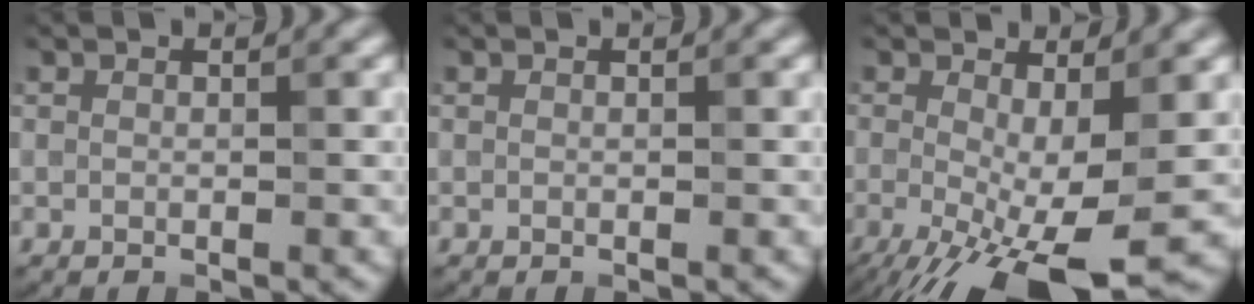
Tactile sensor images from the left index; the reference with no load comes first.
{"total": 0.0}
{"total": 9.4, "force": [-3.0, 2.6, 8.5], "torque": [-0.156, -0.022, -0.047]}